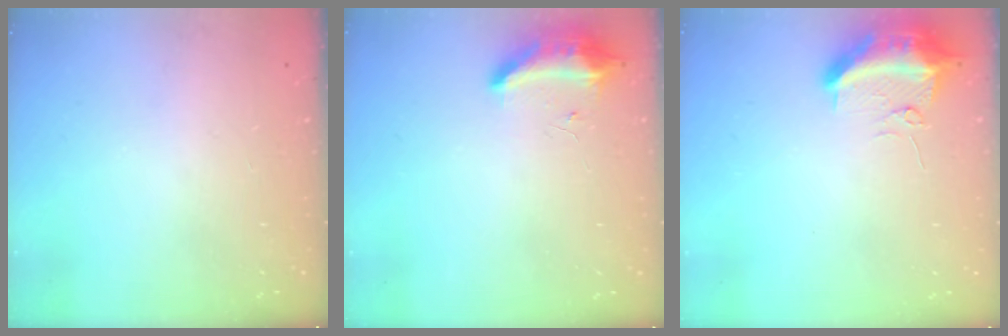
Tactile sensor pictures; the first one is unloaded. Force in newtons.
{"total": 18.4, "press": 10.9, "slide": 14.8}
{"total": 10.4, "press": 10.3, "slide": 1.3}